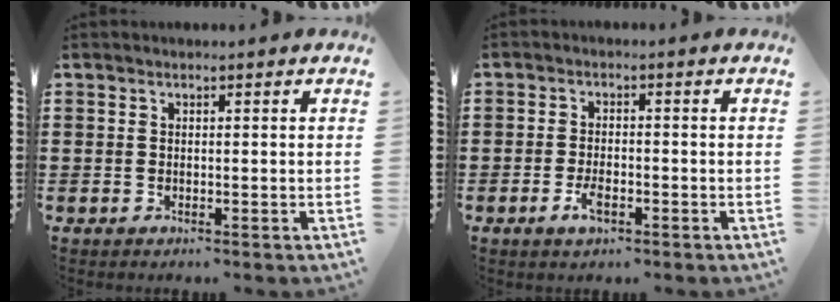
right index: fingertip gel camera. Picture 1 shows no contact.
{"total": 3.2, "force": [-1.5, 1.3, 2.5], "torque": [-0.059, -0.006, -0.030]}